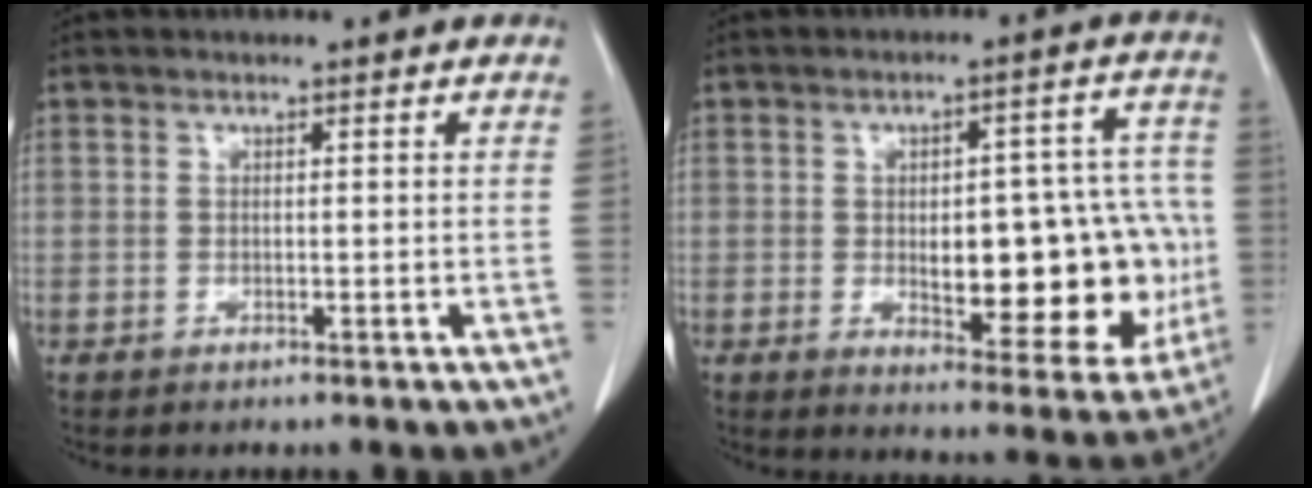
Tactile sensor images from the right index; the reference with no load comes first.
{"total": 18.4, "force": [-2.2, 7.2, 16.8], "torque": [-0.170, 0.027, -0.003]}